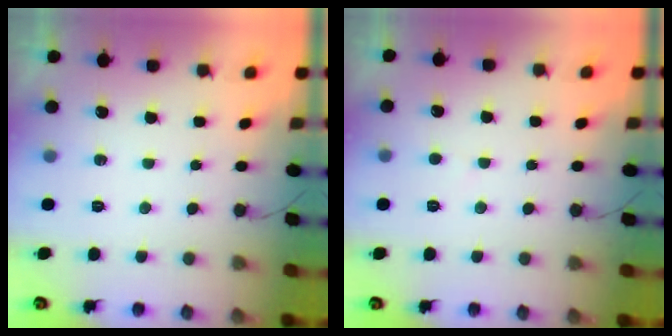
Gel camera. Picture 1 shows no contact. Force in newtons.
{"total": 1.8, "press": 1.8, "slide": 0.2}